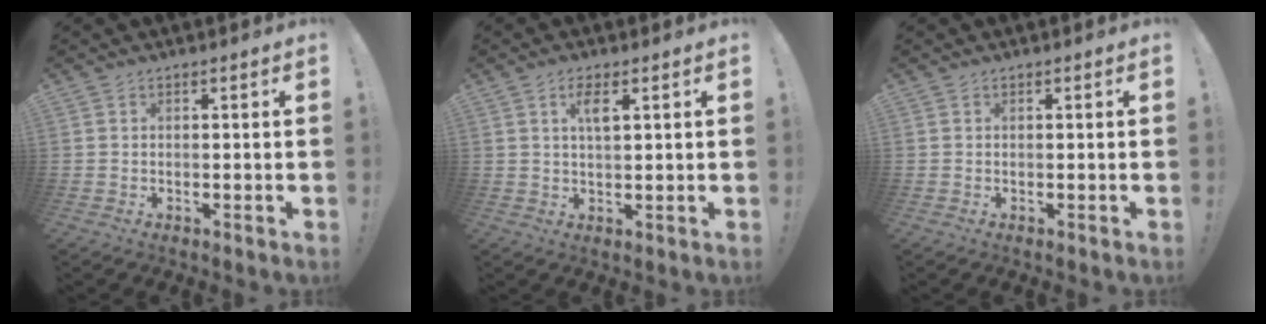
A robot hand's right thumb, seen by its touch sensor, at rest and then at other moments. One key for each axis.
{"total": 4.2, "fx": 1.7, "fy": 1.3, "fz": 3.5, "tx": -0.065, "ty": -0.001, "tz": 0.027}
{"total": 0.0}